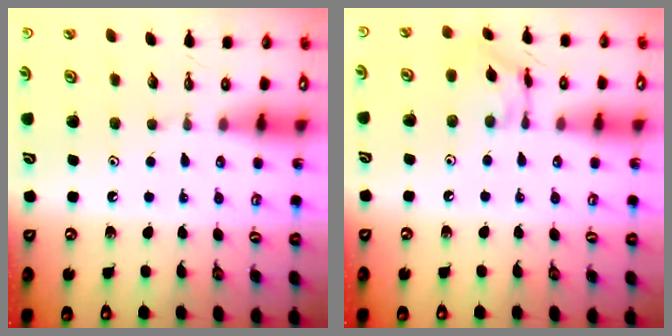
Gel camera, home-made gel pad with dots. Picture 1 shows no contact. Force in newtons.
{"total": 11.2, "press": 11.2, "slide": 0.9}